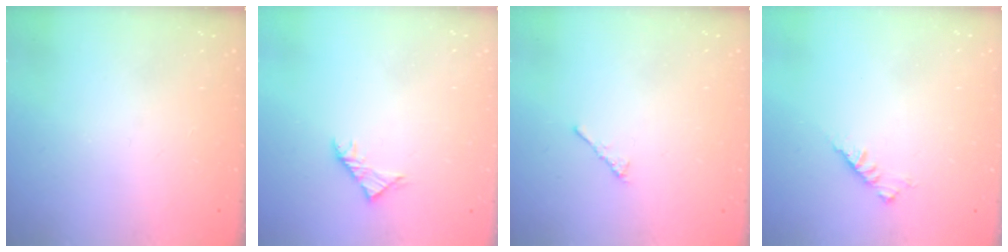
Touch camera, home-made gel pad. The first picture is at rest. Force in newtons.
{"total": 2.9, "press": 2.8, "slide": 0.8}
{"total": 2.3, "press": 2.2, "slide": 0.6}
{"total": 2.9, "press": 2.8, "slide": 0.7}